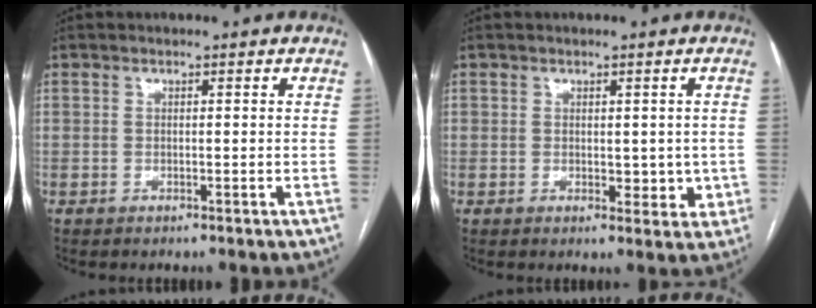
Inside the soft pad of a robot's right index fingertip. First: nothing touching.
{"total": 3.4, "force": [0.0, 2.5, 2.4], "torque": [-0.019, -0.002, 0.005]}